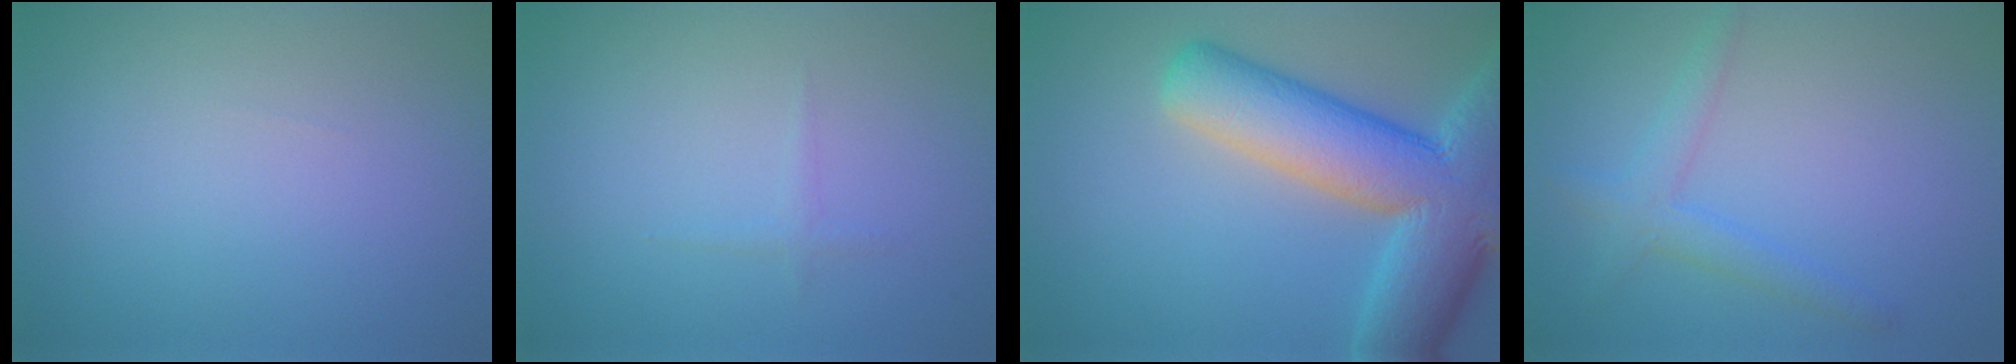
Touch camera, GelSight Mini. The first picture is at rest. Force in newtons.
{"total": 0.6, "press": 0.6, "slide": 0.1}
{"total": 12.0, "press": 12.0, "slide": 0.8}
{"total": 2.5, "press": 2.5, "slide": 0.1}